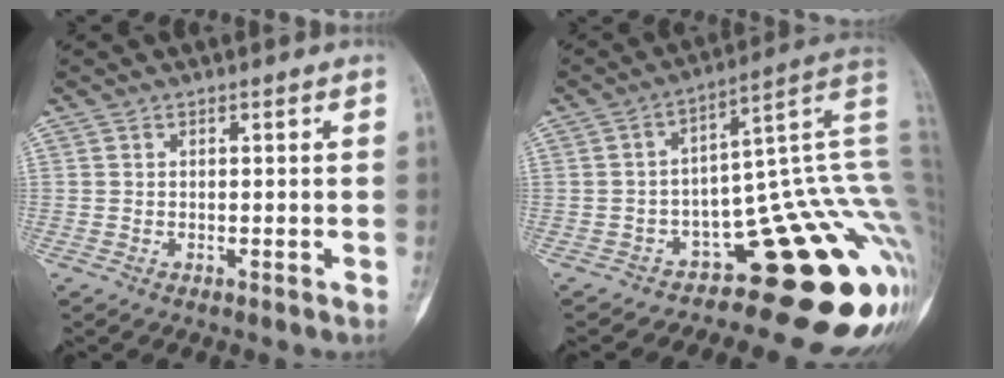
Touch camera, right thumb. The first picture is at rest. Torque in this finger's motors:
{"motor_torque": [3.06, 1.70, 1.31, -1.46, 0.10]}